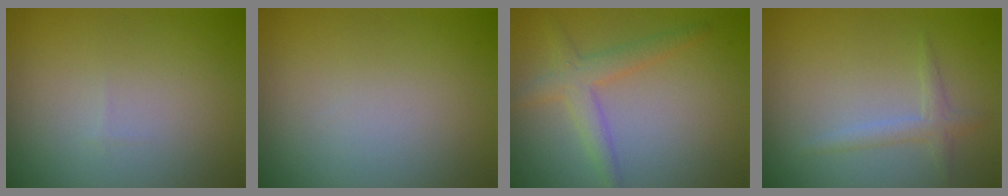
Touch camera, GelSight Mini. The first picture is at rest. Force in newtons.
{"total": 0.0}
{"total": 2.8, "press": 2.8, "slide": 0.1}
{"total": 1.6, "press": 1.6, "slide": 0.1}